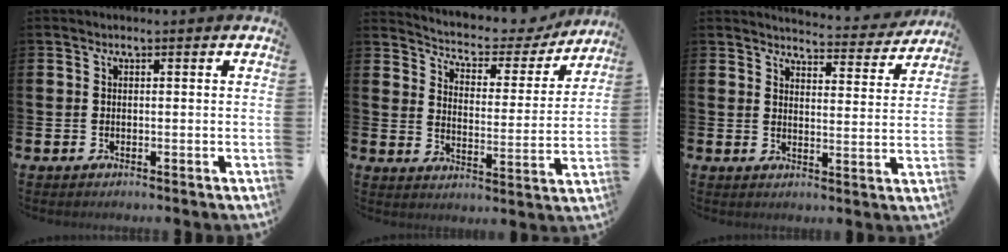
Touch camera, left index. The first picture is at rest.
{"total": 5.0, "force": [4.6, 1.8, 1.0], "torque": [-0.051, -0.036, 0.072]}
{"total": 4.3, "force": [4.2, 0.5, 0.5], "torque": [-0.012, -0.034, 0.070]}